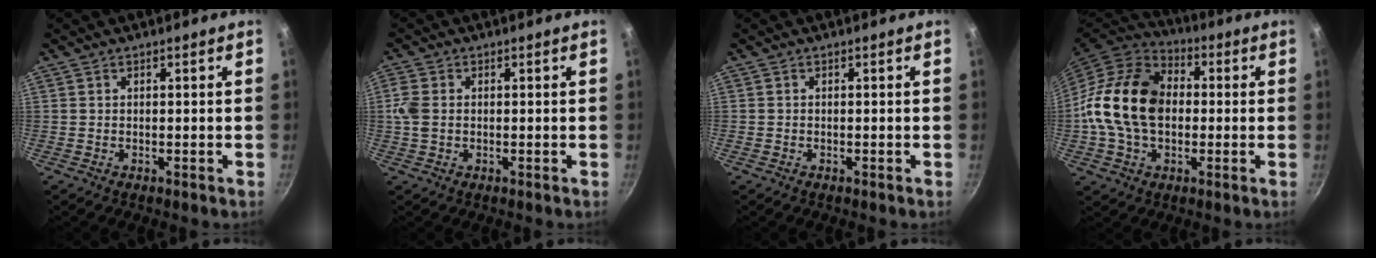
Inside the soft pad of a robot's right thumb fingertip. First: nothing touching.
{"total": 3.6, "force": [0.1, 2.6, 2.5], "torque": [-0.058, 0.004, -0.001]}
{"total": 0.0}
{"total": 18.4, "force": [-0.1, 13.1, 12.9], "torque": [-0.216, 0.029, -0.016]}